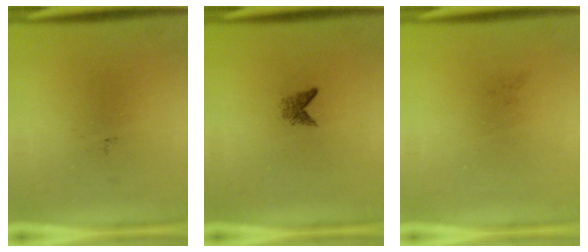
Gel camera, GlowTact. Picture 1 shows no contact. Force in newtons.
{"total": 1.3}
{"total": 0.0}